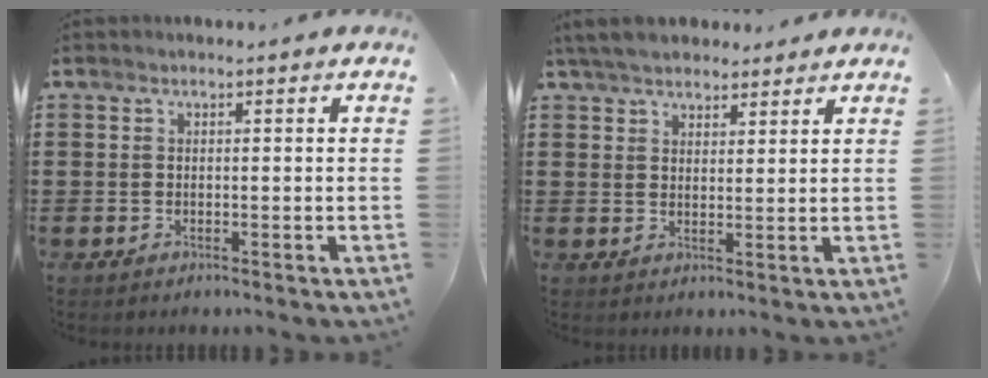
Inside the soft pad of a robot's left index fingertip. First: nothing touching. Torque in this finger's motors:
{"motor_torque": [0.40, -1.29, 0.03, -0.01]}